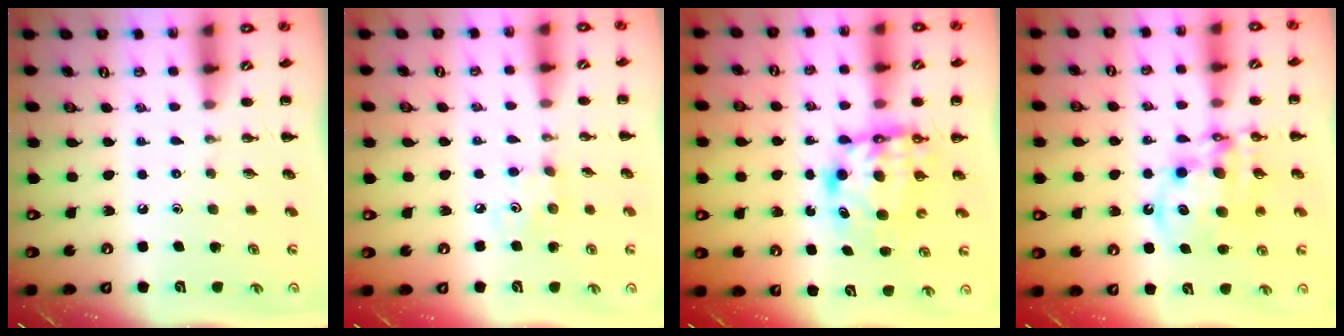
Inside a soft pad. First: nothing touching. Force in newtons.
{"total": 3.2, "press": 3.1, "slide": 0.6}
{"total": 7.6, "press": 7.4, "slide": 1.4}
{"total": 12.8, "press": 12.5, "slide": 2.9}